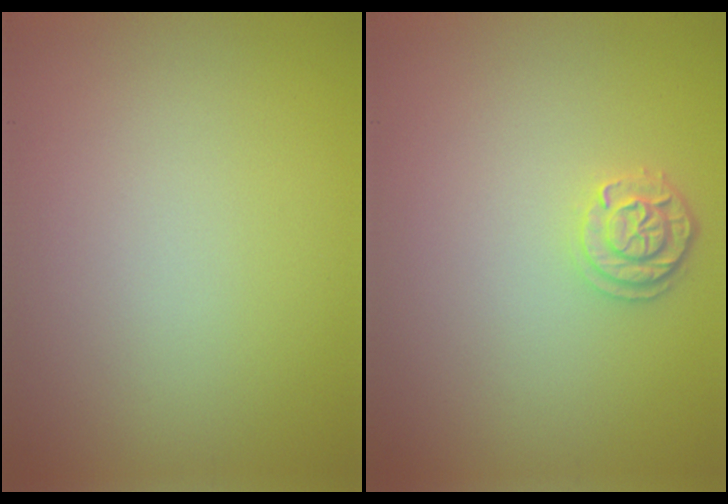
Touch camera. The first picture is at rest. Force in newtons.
{"total": 2.1, "press": 1.9, "slide": 0.9}